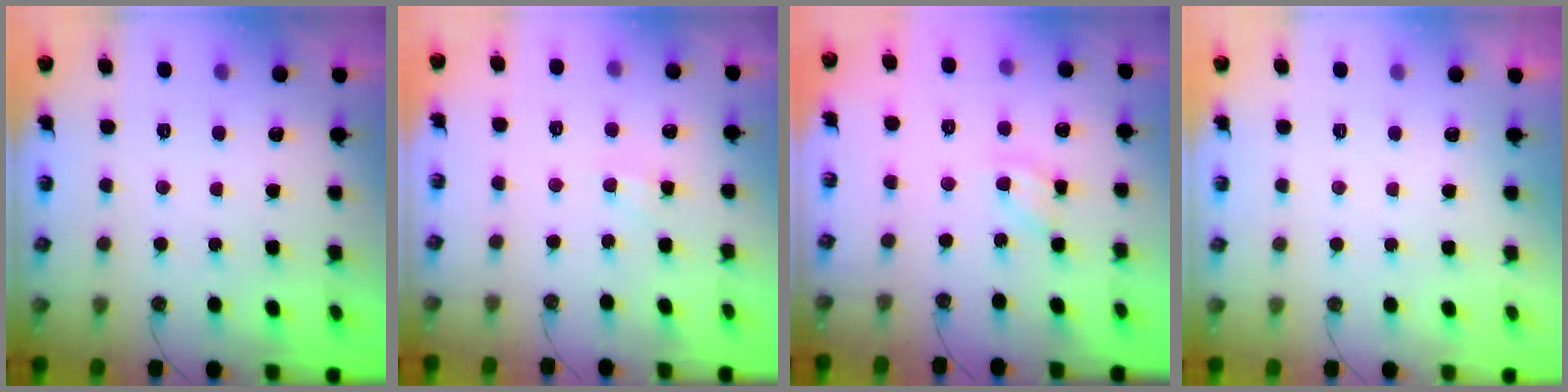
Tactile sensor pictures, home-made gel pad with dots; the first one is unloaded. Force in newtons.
{"total": 2.5, "press": 2.4, "slide": 0.4}
{"total": 8.2, "press": 8.2, "slide": 0.4}
{"total": 0.0}